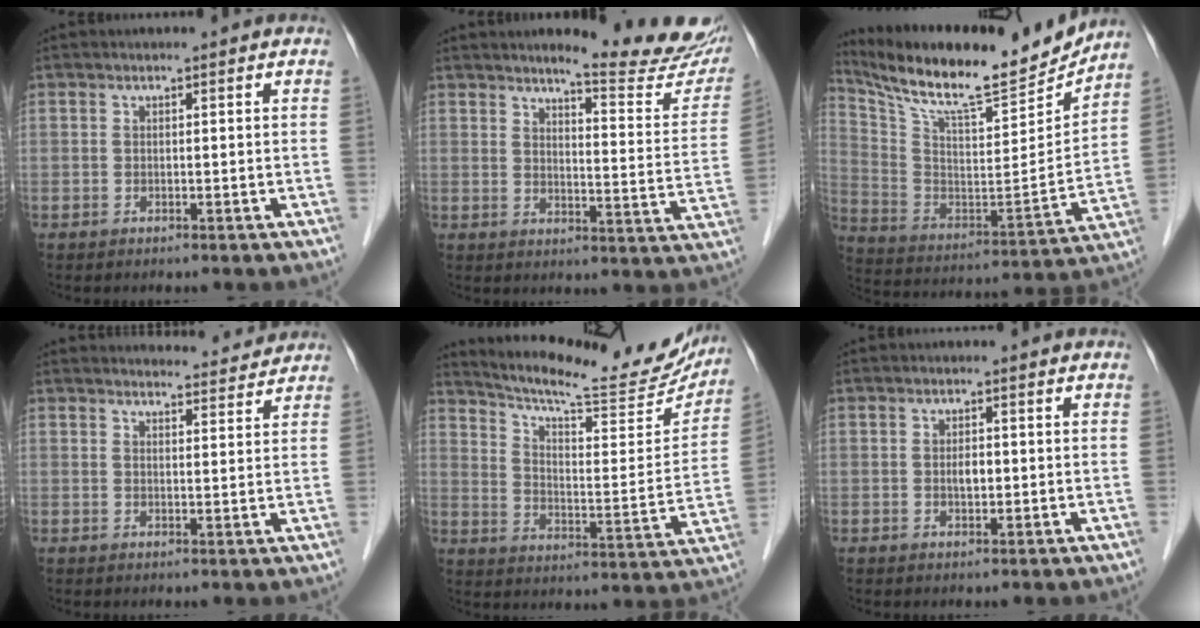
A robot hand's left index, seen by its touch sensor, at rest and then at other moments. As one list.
[{"total": 15.1, "force": [13.5, 1.3, 6.5], "torque": [-0.073, -0.067, 0.153]}, {"total": 21.9, "force": [19.8, 2.6, 9.0], "torque": [-0.175, -0.026, 0.317]}, {"total": 7.0, "force": [6.9, 0.8, 0.4], "torque": [0.000, 0.002, 0.075]}, {"total": 22.5, "force": [20.8, 3.2, 7.8], "torque": [-0.118, -0.045, 0.275]}, {"total": 1.8, "force": [-0.1, 0.9, 1.5], "torque": [-0.027, -0.001, -0.001]}]